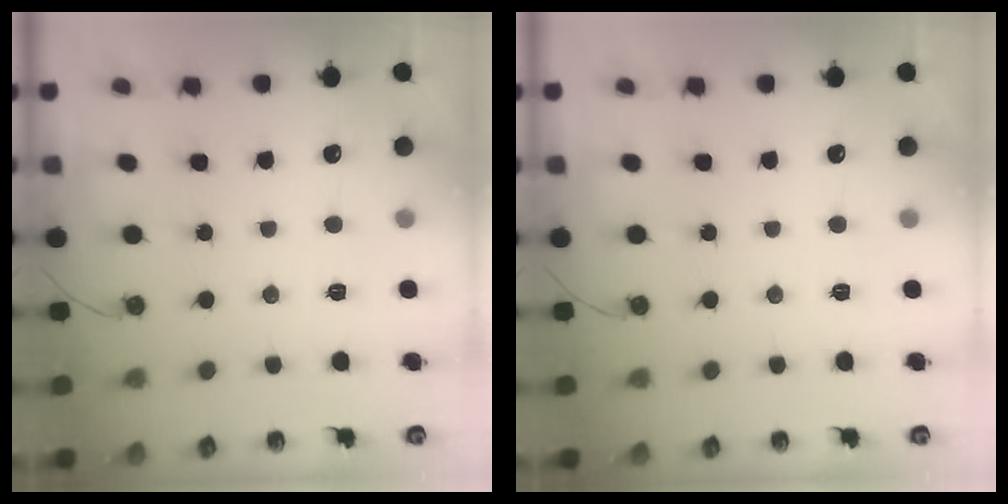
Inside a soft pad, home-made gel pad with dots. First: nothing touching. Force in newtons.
{"total": 0.0}